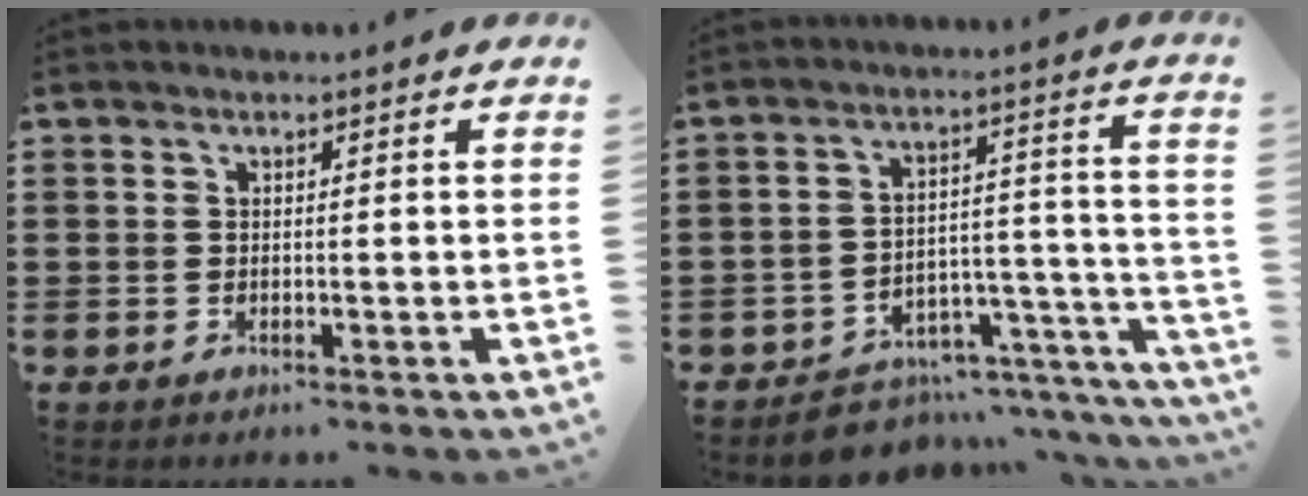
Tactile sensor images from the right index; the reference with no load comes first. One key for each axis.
{"total": 4.3, "fx": -3.9, "fy": 1.8, "fz": 0.8, "tx": -0.022, "ty": 0.002, "tz": -0.078}